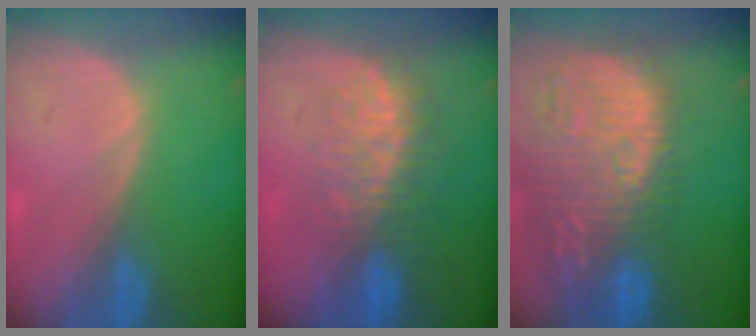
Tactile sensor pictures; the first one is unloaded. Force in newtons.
{"total": 7.8, "press": 7.6, "slide": 2.1}
{"total": 15.7, "press": 13.1, "slide": 8.6}